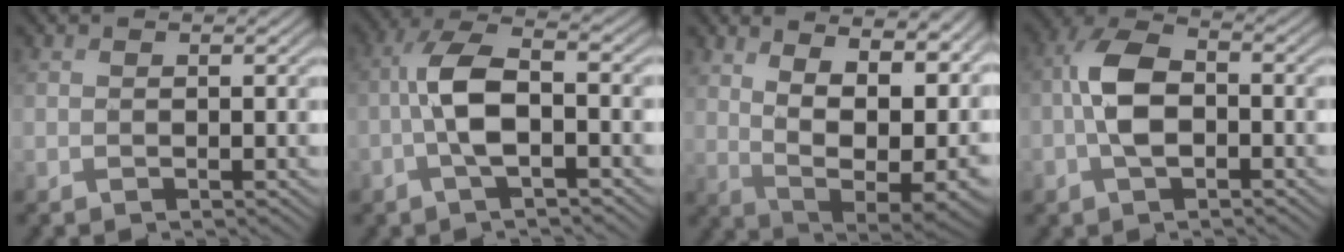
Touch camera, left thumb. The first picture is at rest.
{"total": 7.1, "force": [-1.5, 2.5, 6.5], "torque": [-0.132, 0.015, -0.039]}
{"total": 16.5, "force": [5.6, 9.0, 12.6], "torque": [-0.201, 0.001, 0.106]}
{"total": 6.7, "force": [-1.3, 3.6, 5.5], "torque": [-0.118, 0.012, -0.035]}